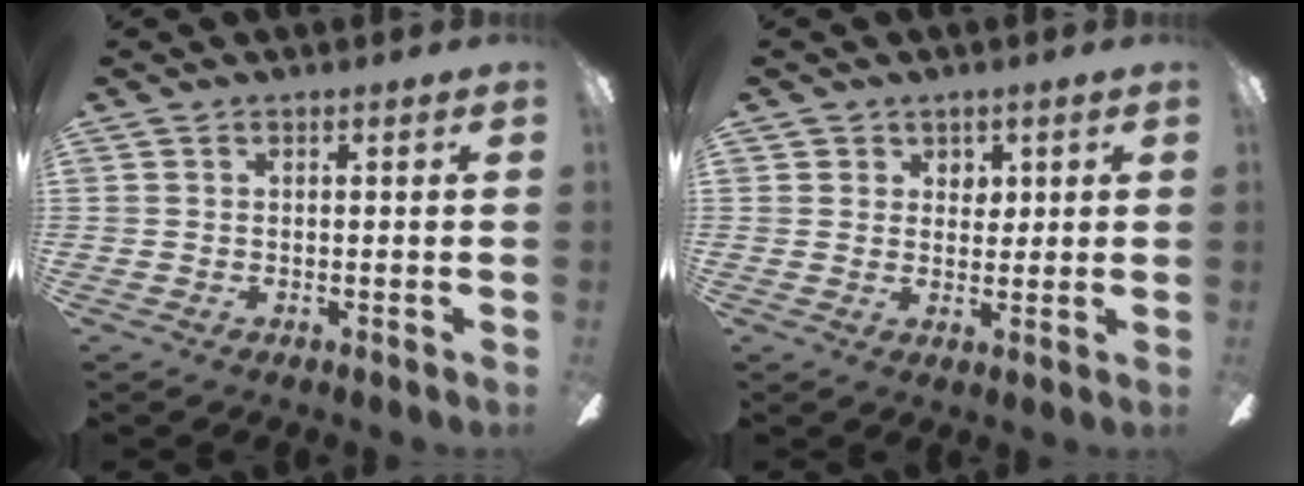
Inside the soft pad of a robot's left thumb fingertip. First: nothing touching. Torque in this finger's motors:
{"motor_torque": [-0.03, -0.18, -0.35, 0.19, 0.00]}